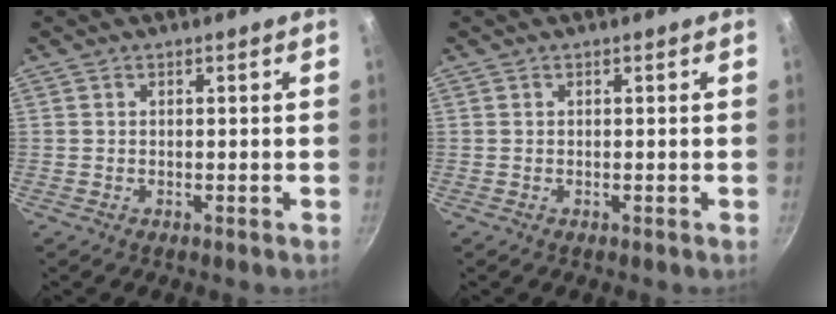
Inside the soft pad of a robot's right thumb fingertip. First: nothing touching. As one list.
[{"total": 0.0}]